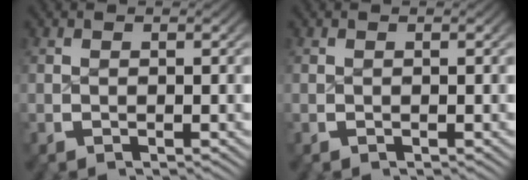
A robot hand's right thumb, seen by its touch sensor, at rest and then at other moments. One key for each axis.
{"total": 0.0}